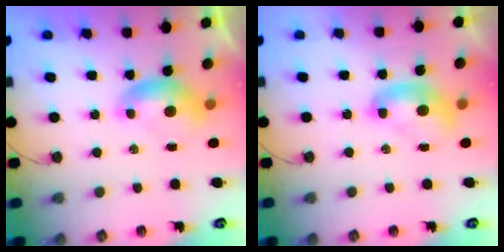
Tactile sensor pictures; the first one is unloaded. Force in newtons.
{"total": 2.0, "press": 2.0, "slide": 0.2}